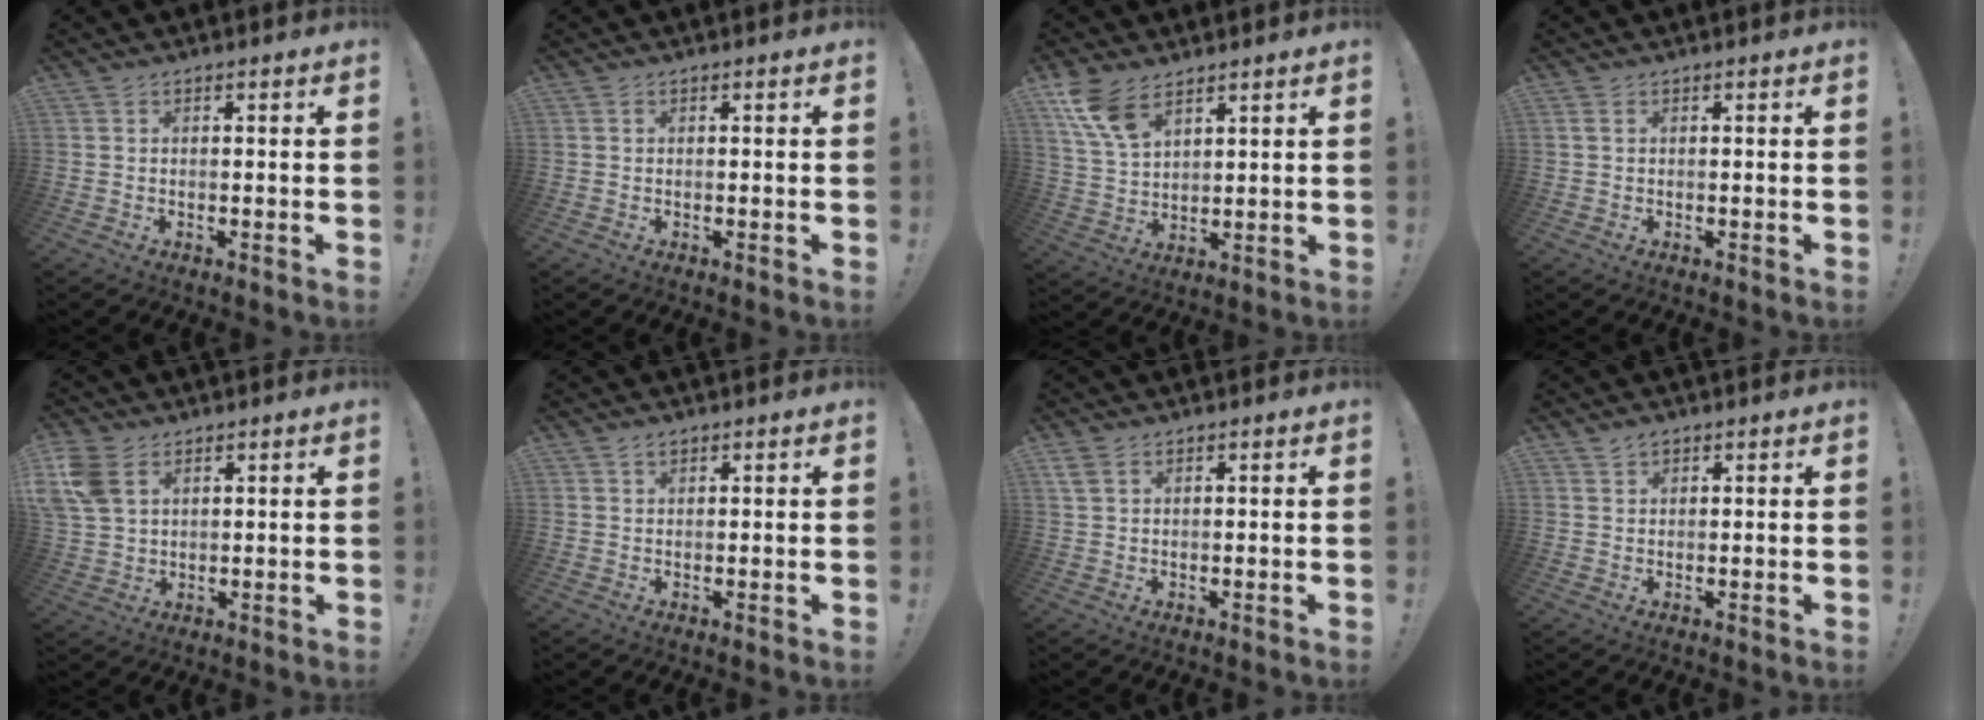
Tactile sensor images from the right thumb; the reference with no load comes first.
{"total": 0.0}
{"total": 10.2, "force": [6.7, 4.8, 5.9], "torque": [-0.117, -0.026, 0.133]}
{"total": 0.6, "force": [0.2, 0.2, 0.5], "torque": [-0.011, 0.002, 0.004]}
{"total": 9.7, "force": [3.8, 6.9, 5.6], "torque": [-0.112, 0.001, 0.079]}
{"total": 1.4, "force": [1.0, 0.7, 0.5], "torque": [-0.006, 0.000, 0.019]}
{"total": 2.9, "force": [1.6, 1.5, 1.9], "torque": [-0.037, 0.002, 0.032]}
{"total": 1.5, "force": [1.3, 0.8, 0.4], "torque": [0.000, -0.005, 0.022]}